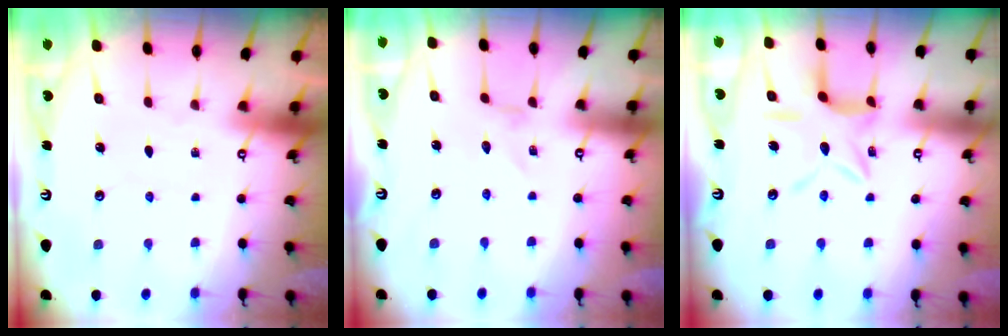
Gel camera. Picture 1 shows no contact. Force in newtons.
{"total": 0.0}
{"total": 11.9, "press": 11.8, "slide": 1.2}